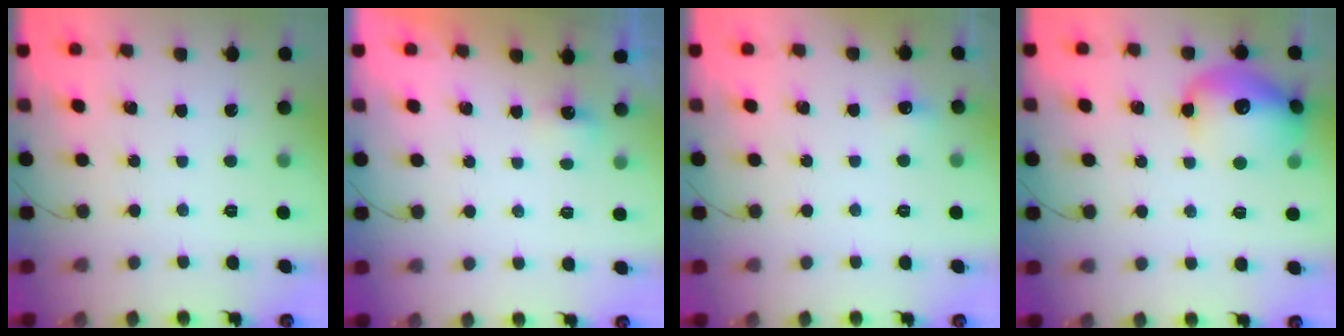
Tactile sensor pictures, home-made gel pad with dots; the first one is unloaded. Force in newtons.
{"total": 2.2, "press": 2.2, "slide": 0.5}
{"total": 4.2, "press": 4.0, "slide": 1.1}
{"total": 15.6, "press": 15.4, "slide": 2.2}